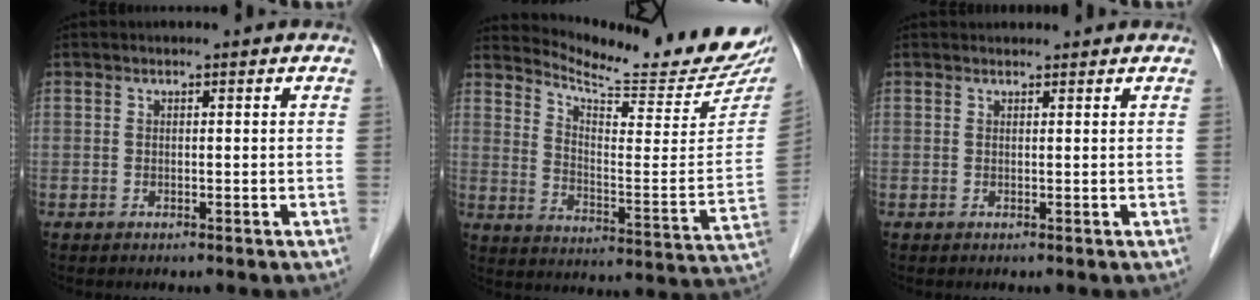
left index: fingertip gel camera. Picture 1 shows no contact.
{"total": 18.8, "force": [17.9, 0.5, 5.6], "torque": [-0.096, -0.097, 0.239]}
{"total": 2.1, "force": [2.1, 0.5, 0.2], "torque": [-0.007, 0.019, 0.028]}